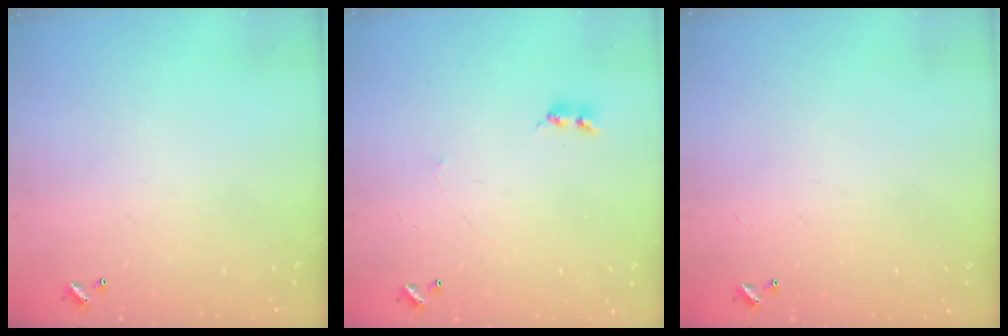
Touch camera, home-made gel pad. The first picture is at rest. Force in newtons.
{"total": 2.2, "press": 2.1, "slide": 0.5}
{"total": 1.0, "press": 0.9, "slide": 0.5}